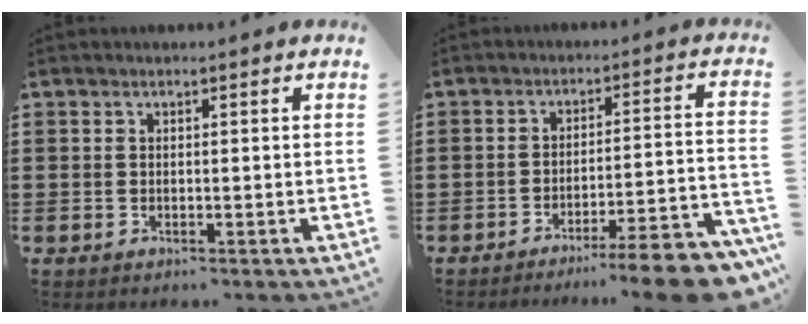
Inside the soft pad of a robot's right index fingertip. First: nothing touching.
{"total": 7.7, "force": [-6.6, -0.2, 3.9], "torque": [-0.054, 0.003, -0.123]}